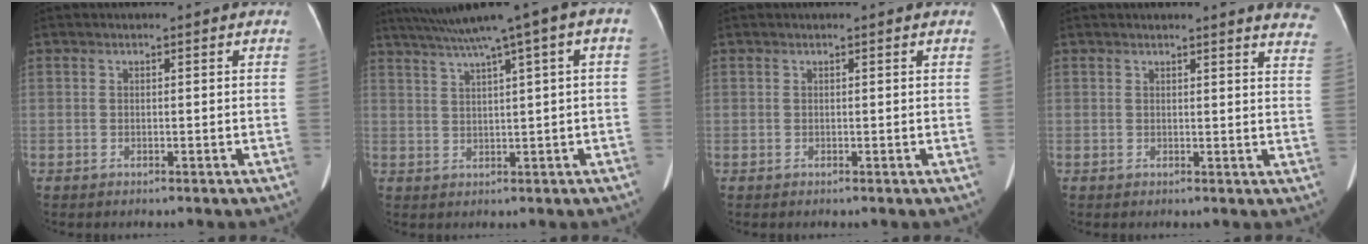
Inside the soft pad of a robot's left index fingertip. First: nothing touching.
{"total": 10.6, "force": [5.8, 0.1, 8.9], "torque": [-0.142, 0.046, 0.090]}
{"total": 0.6, "force": [0.6, 0.1, 0.1], "torque": [-0.005, 0.008, 0.002]}
{"total": 10.0, "force": [9.6, 0.7, 2.7], "torque": [-0.007, -0.055, 0.069]}